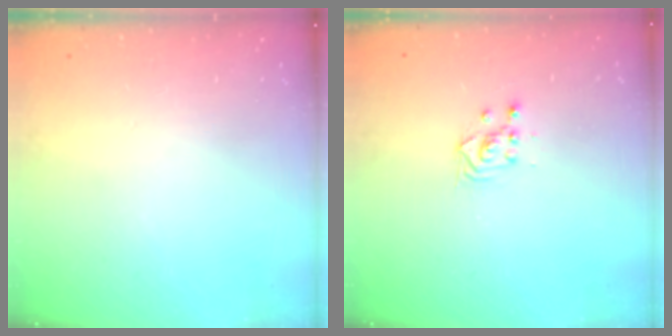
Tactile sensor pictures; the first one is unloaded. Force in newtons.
{"total": 2.3, "press": 2.3, "slide": 0.1}